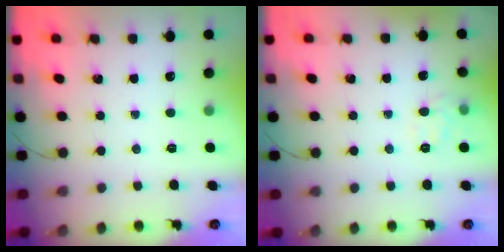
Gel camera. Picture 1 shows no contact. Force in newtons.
{"total": 4.7, "press": 4.5, "slide": 1.3}